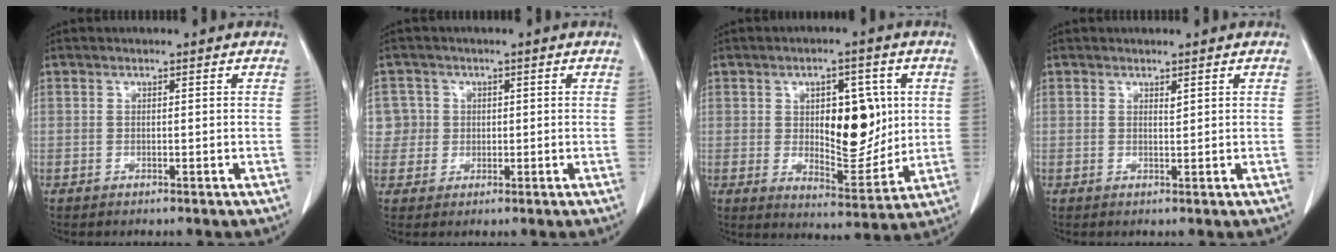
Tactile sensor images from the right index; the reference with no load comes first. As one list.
[{"total": 3.9, "force": [0.6, 3.8, -0.3], "torque": [0.023, 0.010, 0.011]}, {"total": 10.9, "force": [1.9, 4.9, 9.6], "torque": [-0.133, 0.000, 0.039]}, {"total": 0.6, "force": [0.5, 0.1, 0.4], "torque": [-0.009, -0.005, 0.008]}]